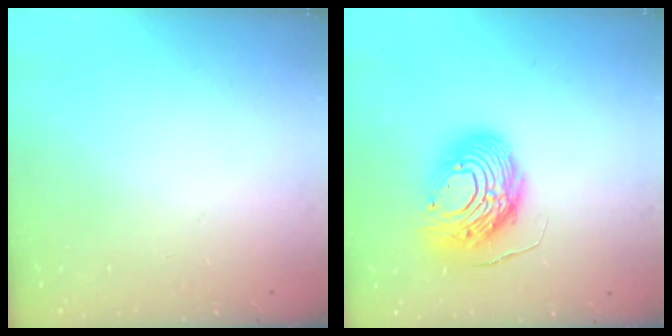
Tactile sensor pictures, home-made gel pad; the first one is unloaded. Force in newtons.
{"total": 14.3, "press": 14.3, "slide": 1.4}